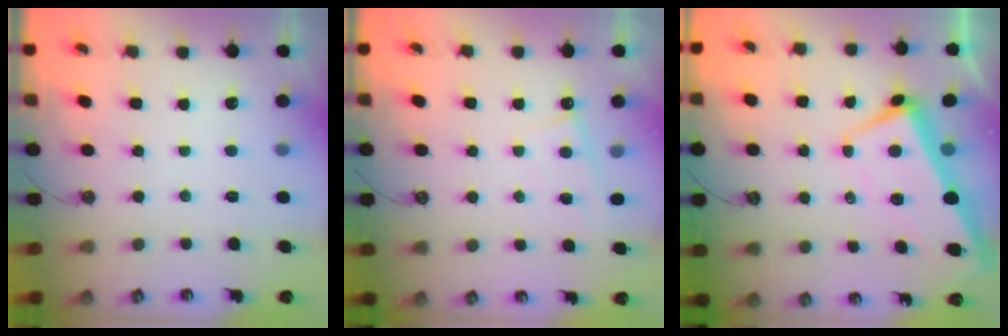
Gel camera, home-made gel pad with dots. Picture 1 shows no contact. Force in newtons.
{"total": 2.2, "press": 2.2, "slide": 0.2}
{"total": 1.0, "press": 0.3, "slide": 1.0}